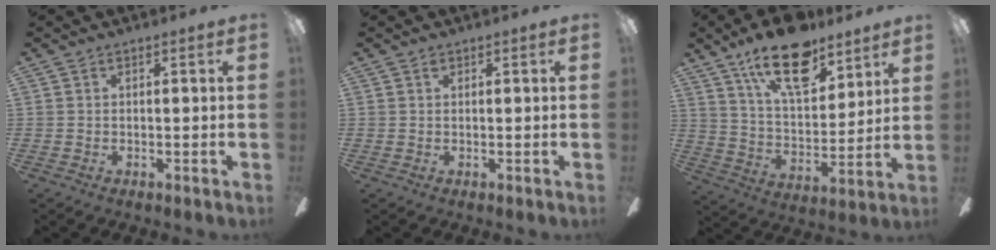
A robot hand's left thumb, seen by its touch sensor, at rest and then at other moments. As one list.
[{"total": 0.6, "force": [0.4, 0.3, 0.3], "torque": [-0.007, 0.002, 0.007]}, {"total": 20.9, "force": [13.5, 9.5, 12.8], "torque": [-0.216, -0.066, 0.237]}]